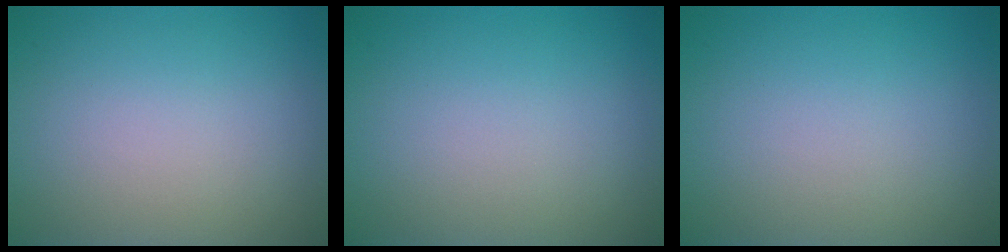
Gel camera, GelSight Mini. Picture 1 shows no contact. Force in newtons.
{"total": 0.0}
{"total": 0.0}